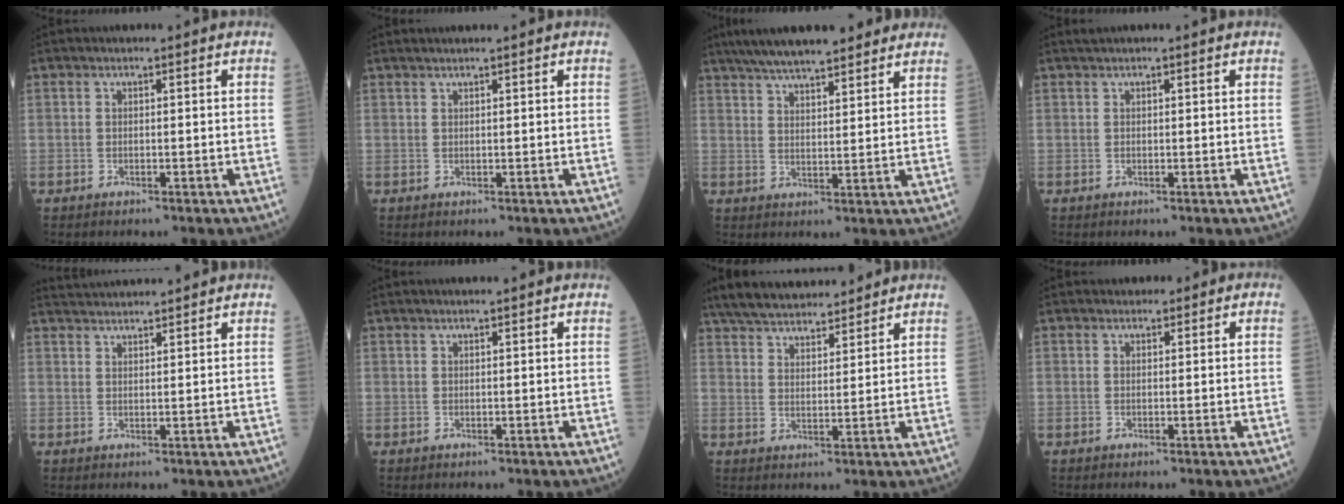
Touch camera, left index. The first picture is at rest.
{"total": 2.0, "force": [1.7, -0.3, 0.9], "torque": [-0.010, 0.017, 0.034]}
{"total": 14.6, "force": [12.3, 2.9, 7.4], "torque": [-0.123, 0.031, 0.183]}
{"total": 0.7, "force": [0.6, -0.1, 0.3], "torque": [-0.011, 0.010, 0.015]}
{"total": 6.4, "force": [6.2, -0.4, 1.5], "torque": [-0.031, 0.032, 0.097]}
{"total": 2.4, "force": [2.3, 0.1, 0.9], "torque": [-0.009, 0.020, 0.031]}
{"total": 14.5, "force": [13.0, 3.3, 5.5], "torque": [-0.098, 0.033, 0.211]}
{"total": 1.1, "force": [0.7, 0.9, 0.2], "torque": [0.003, 0.000, 0.005]}